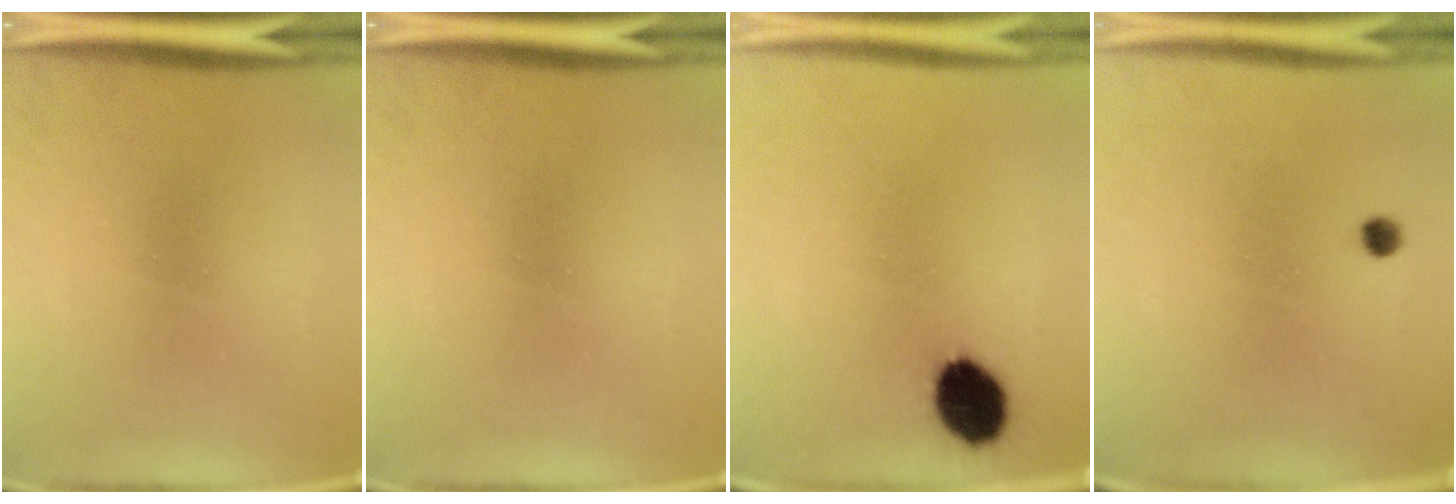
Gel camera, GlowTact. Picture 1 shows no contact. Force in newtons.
{"total": 0.0}
{"total": 8.6}
{"total": 1.3}